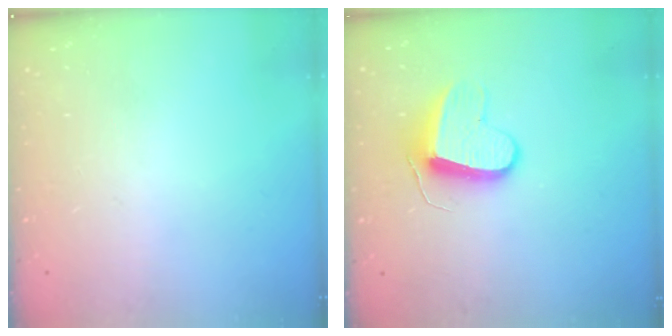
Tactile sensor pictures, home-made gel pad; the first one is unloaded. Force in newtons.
{"total": 9.5, "press": 9.5, "slide": 0.7}